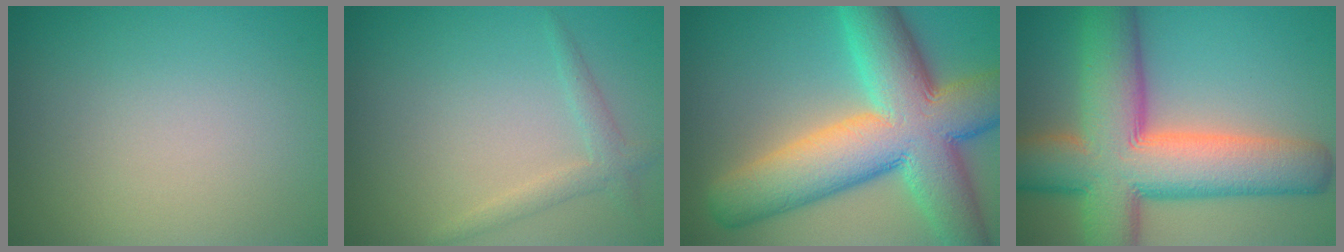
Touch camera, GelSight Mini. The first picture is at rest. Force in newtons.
{"total": 1.8, "press": 1.8, "slide": 0.1}
{"total": 14.0, "press": 14.0, "slide": 0.7}
{"total": 13.6, "press": 13.5, "slide": 0.6}